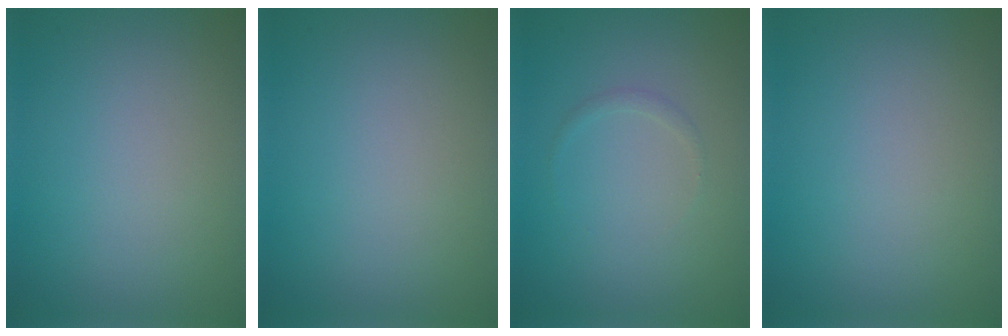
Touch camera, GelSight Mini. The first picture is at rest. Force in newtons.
{"total": 0.0}
{"total": 0.6, "press": 0.6, "slide": 0.1}
{"total": 0.0}